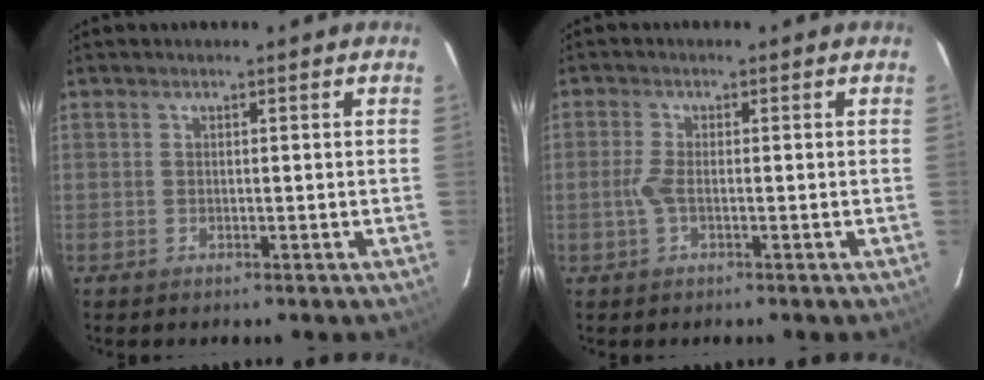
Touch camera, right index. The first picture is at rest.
{"total": 2.8, "force": [-0.6, 0.7, 2.6], "torque": [-0.062, 0.001, -0.013]}